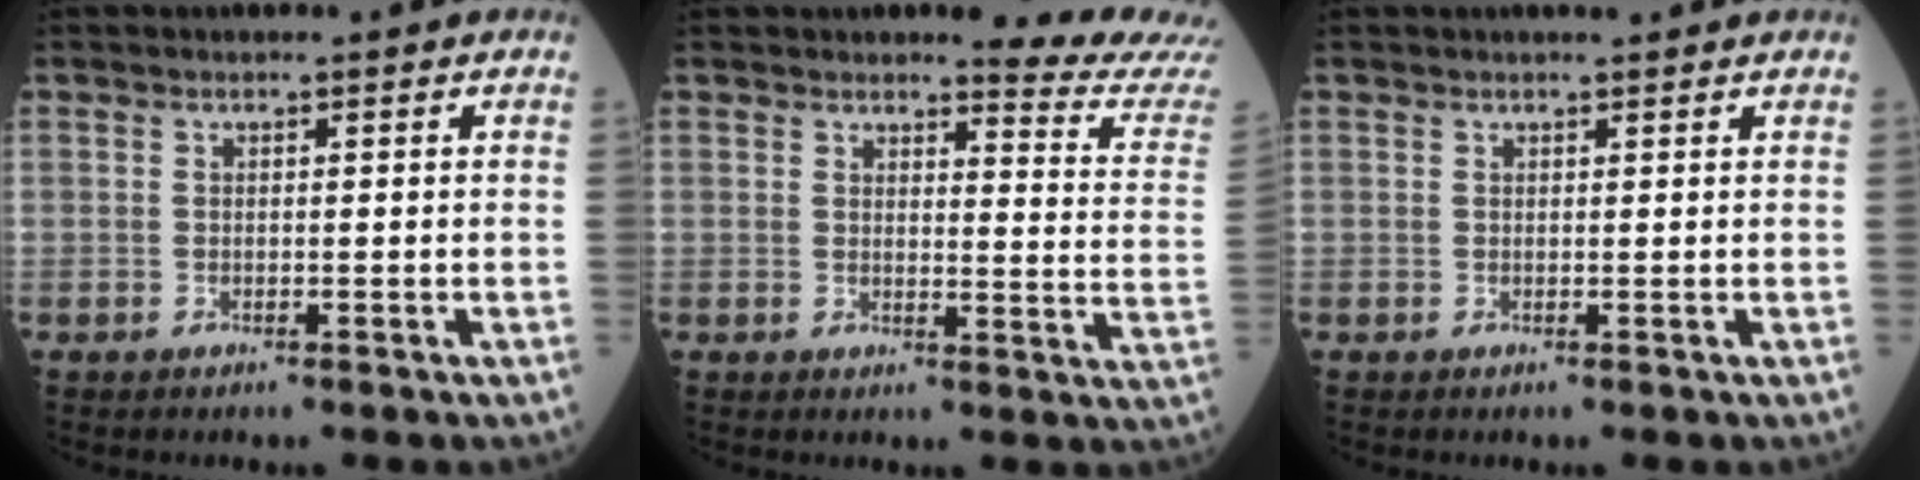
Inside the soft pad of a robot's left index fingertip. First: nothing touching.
{"total": 10.4, "force": [10.2, -1.6, 1.1], "torque": [-0.009, -0.098, 0.101]}
{"total": 2.2, "force": [2.0, 0.0, 1.0], "torque": [-0.008, 0.012, 0.025]}